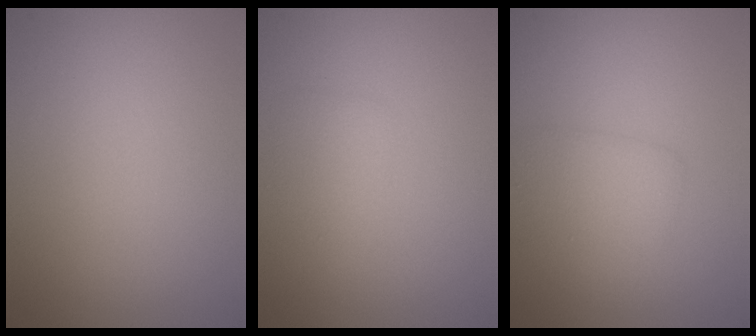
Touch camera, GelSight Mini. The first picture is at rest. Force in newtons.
{"total": 1.5, "press": 1.5, "slide": 0.1}
{"total": 2.3, "press": 2.3, "slide": 0.1}